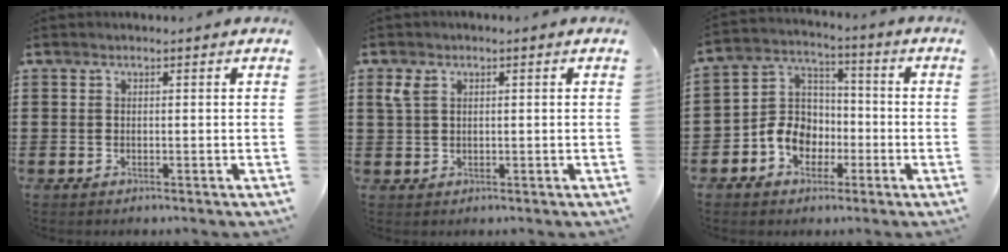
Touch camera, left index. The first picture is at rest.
{"total": 2.1, "force": [0.5, 1.3, 1.6], "torque": [-0.043, 0.006, 0.004]}
{"total": 8.0, "force": [-3.2, 6.5, 3.2], "torque": [-0.096, 0.017, -0.067]}